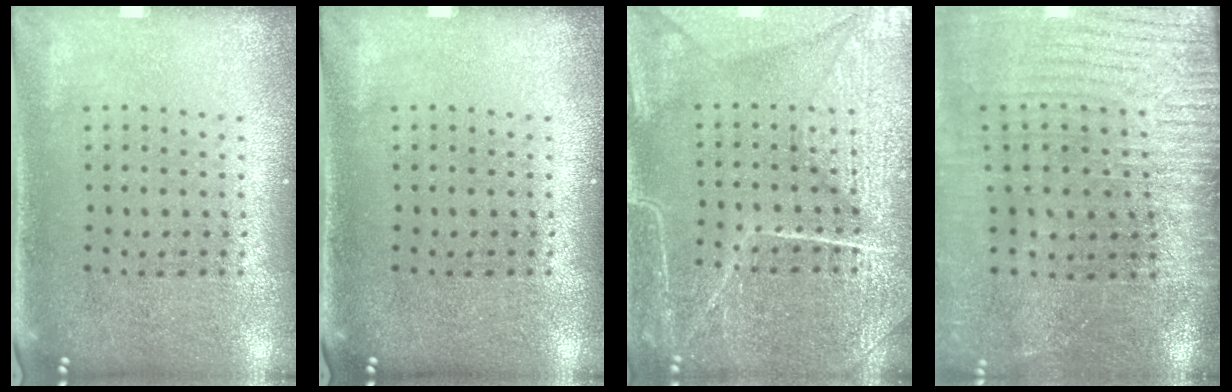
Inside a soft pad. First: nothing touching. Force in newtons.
{"total": 0.0}
{"total": 7.1, "press": 7.1, "slide": 1.0}
{"total": 3.9, "press": 3.4, "slide": 2.0}